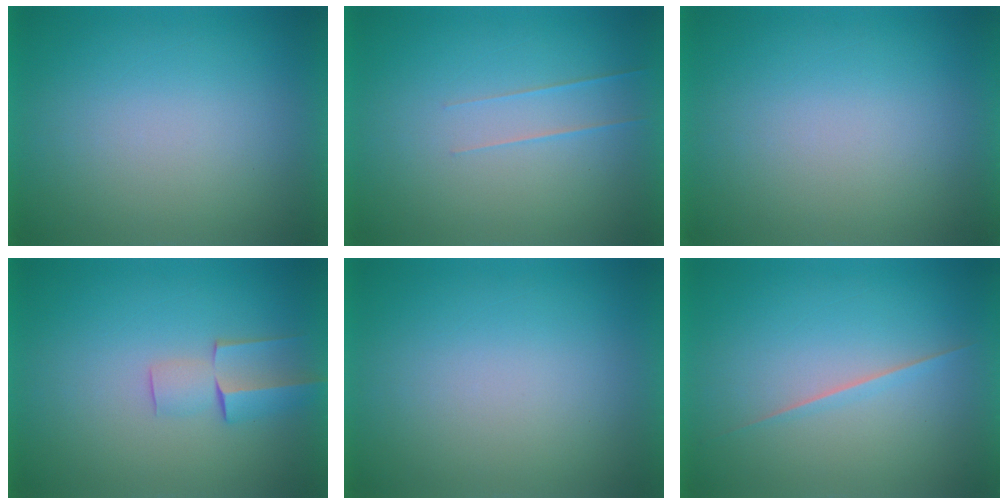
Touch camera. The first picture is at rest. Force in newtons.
{"total": 1.7}
{"total": 0.0}
{"total": 2.6}
{"total": 1.2}
{"total": 1.7}